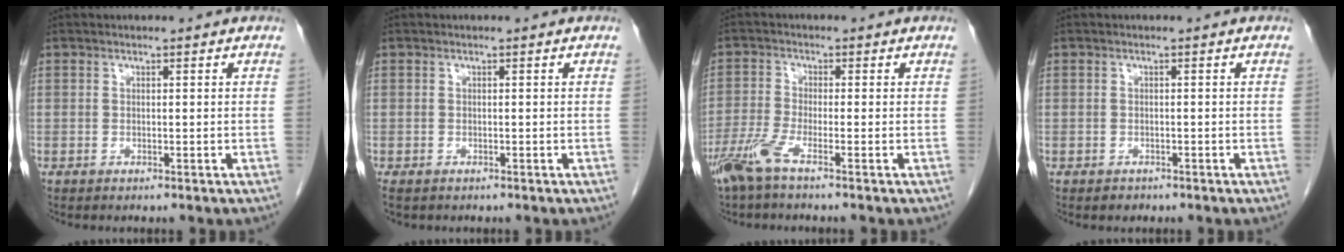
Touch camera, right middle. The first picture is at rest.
{"total": 1.3, "force": [-0.9, 0.7, 0.5], "torque": [-0.012, -0.002, -0.010]}
{"total": 4.5, "force": [-3.1, -0.2, 3.3], "torque": [-0.075, -0.010, -0.069]}
{"total": 1.1, "force": [-0.8, 0.7, 0.1], "torque": [-0.005, 0.001, -0.010]}